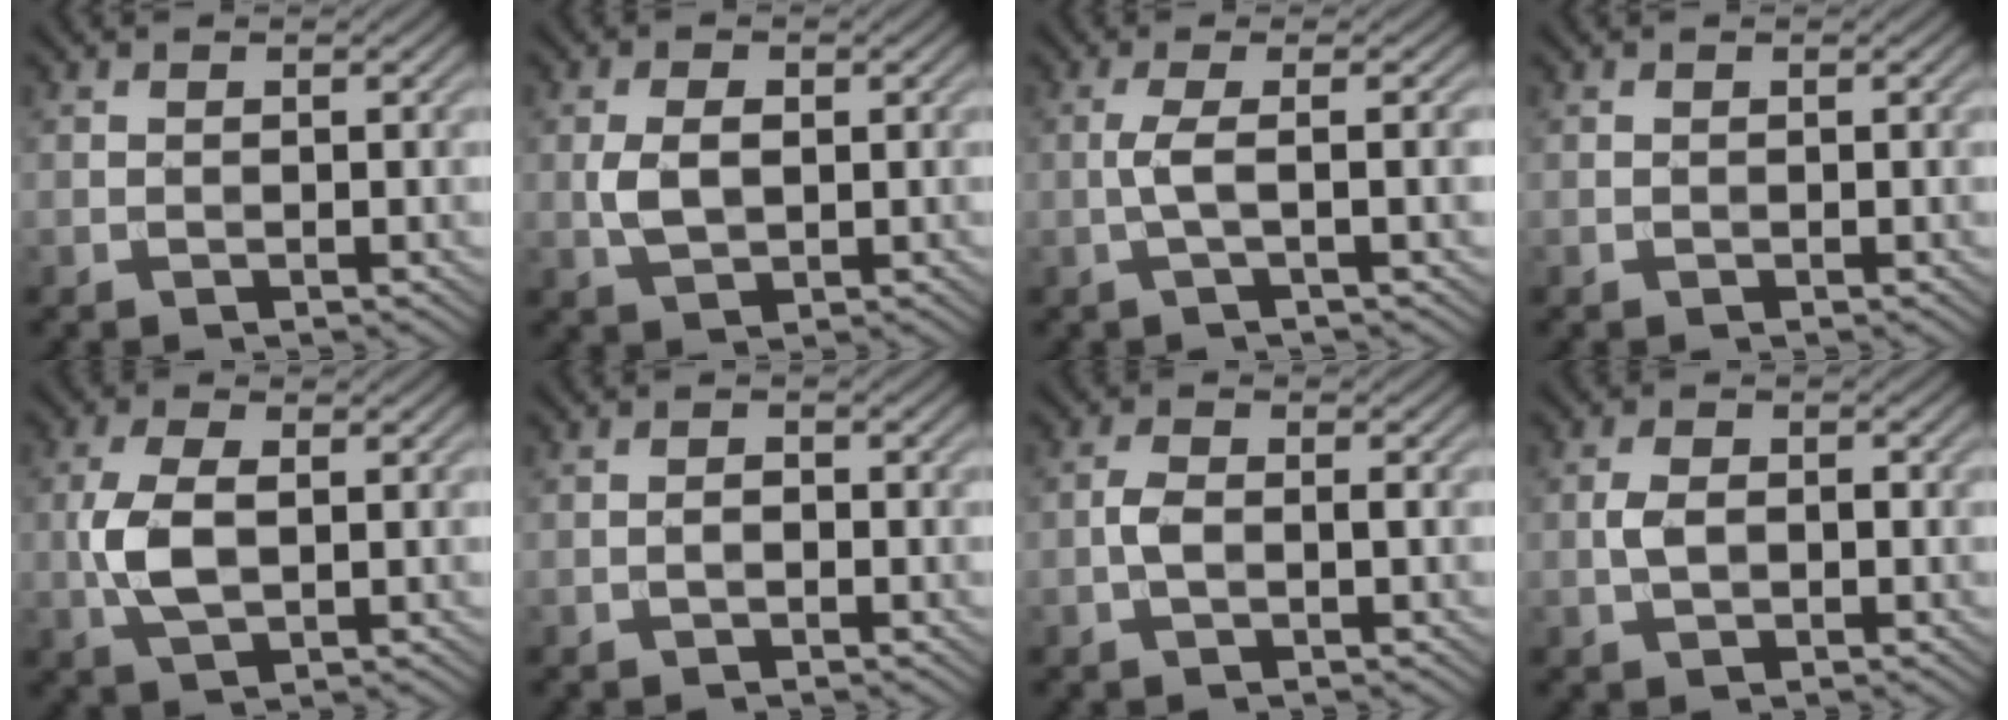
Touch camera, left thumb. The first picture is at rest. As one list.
[{"total": 3.8, "force": [0.2, 2.3, 3.0], "torque": [-0.070, -0.001, 0.006]}, {"total": 3.8, "force": [-0.3, 0.7, 3.7], "torque": [-0.064, 0.008, -0.019]}, {"total": 0.0}, {"total": 5.5, "force": [-0.1, 2.8, 4.8], "torque": [-0.119, 0.001, -0.002]}, {"total": 1.1, "force": [-0.5, 0.6, 0.8], "torque": [-0.014, 0.003, -0.011]}, {"total": 2.4, "force": [-0.5, 1.0, 2.1], "torque": [-0.045, 0.004, -0.016]}, {"total": 2.7, "force": [-0.3, 1.6, 2.1], "torque": [-0.045, 0.002, -0.006]}]